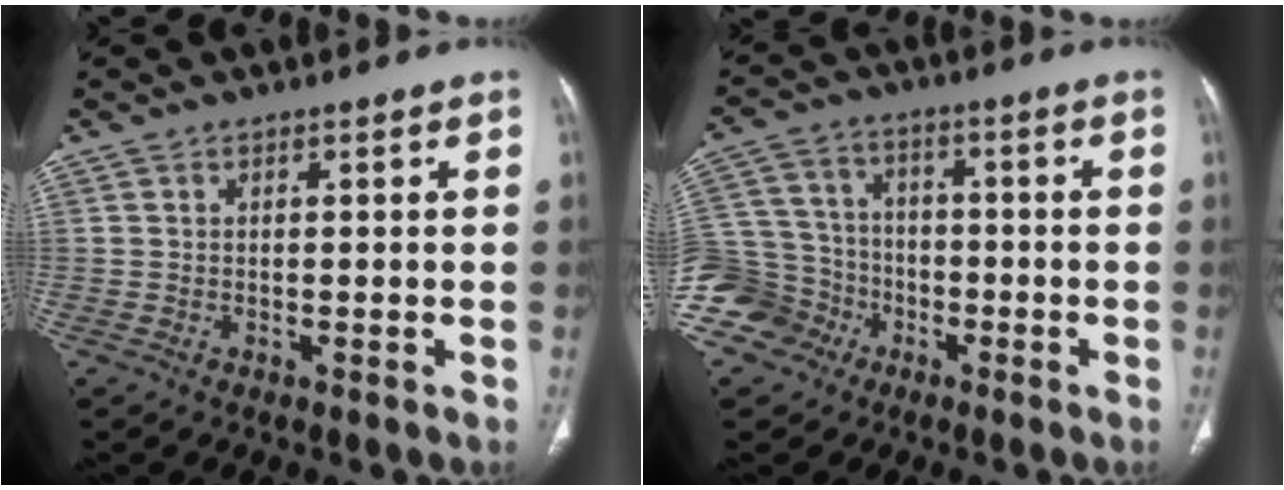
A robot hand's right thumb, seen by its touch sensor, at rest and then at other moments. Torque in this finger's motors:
{"motor_torque": [0.88, -0.64, 0.11, -0.86, 0.00]}